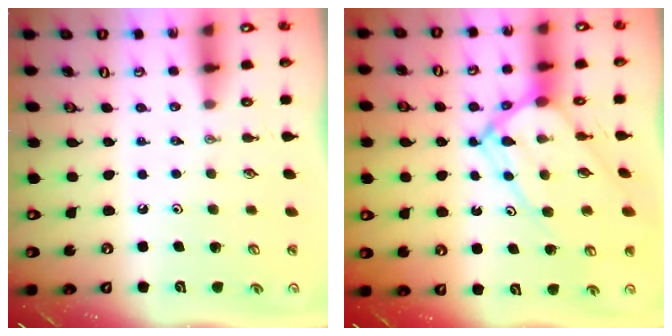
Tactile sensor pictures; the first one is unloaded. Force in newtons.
{"total": 12.3, "press": 12.2, "slide": 1.2}